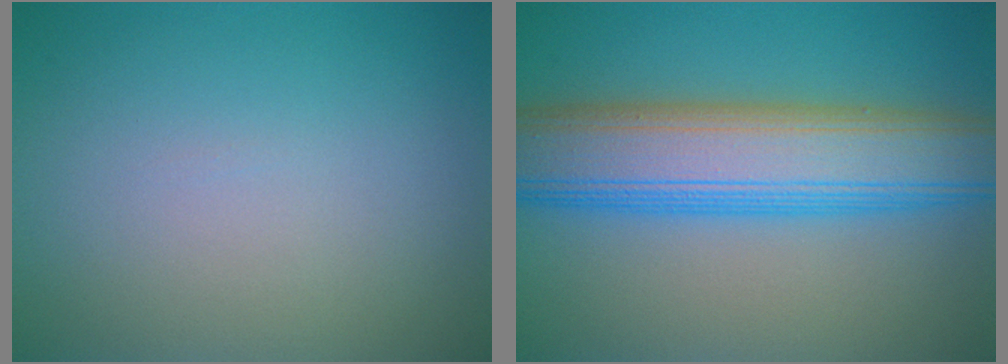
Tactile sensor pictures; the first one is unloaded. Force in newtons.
{"total": 10.1, "press": 10.1, "slide": 0.1}